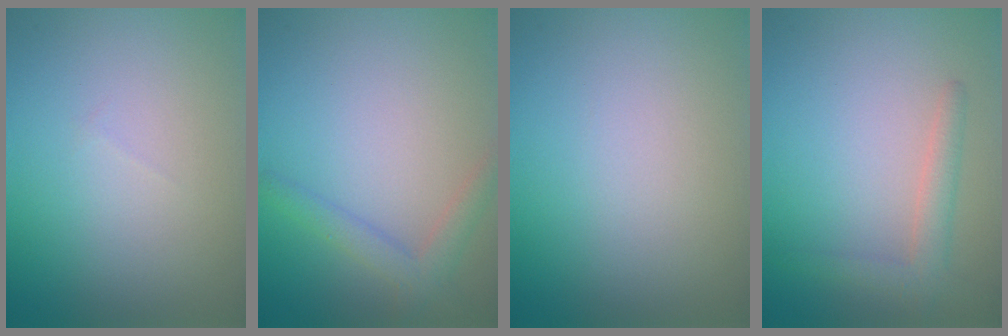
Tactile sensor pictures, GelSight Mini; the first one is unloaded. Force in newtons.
{"total": 2.3, "press": 2.3, "slide": 0.3}
{"total": 0.0}
{"total": 2.2, "press": 2.1, "slide": 0.2}